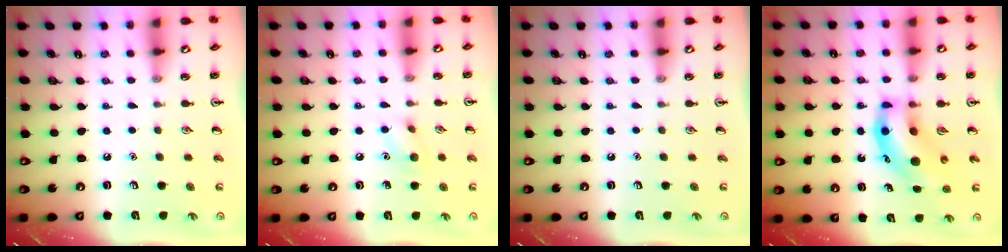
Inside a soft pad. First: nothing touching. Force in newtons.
{"total": 7.3, "press": 7.0, "slide": 2.0}
{"total": 0.0}
{"total": 11.3, "press": 10.9, "slide": 3.1}